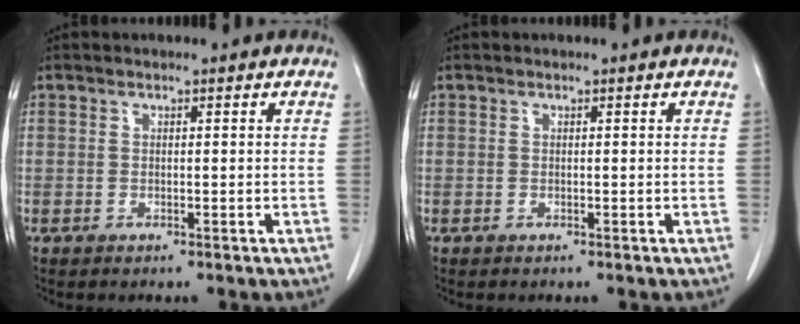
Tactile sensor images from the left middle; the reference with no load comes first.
{"total": 0.0}